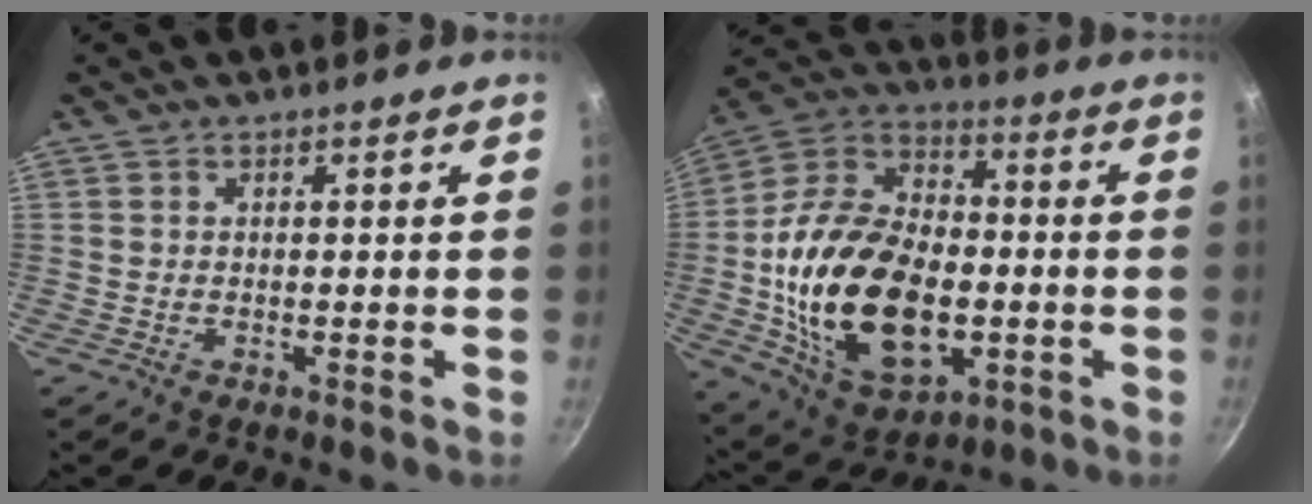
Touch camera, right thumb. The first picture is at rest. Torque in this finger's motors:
{"motor_torque": [-0.29, 1.53, 2.10, -0.68, 0.56]}